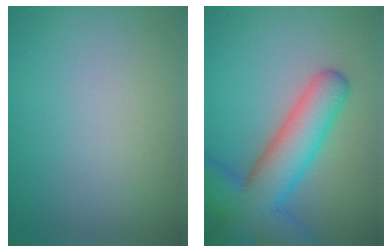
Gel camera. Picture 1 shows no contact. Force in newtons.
{"total": 9.1, "press": 9.1, "slide": 0.6}